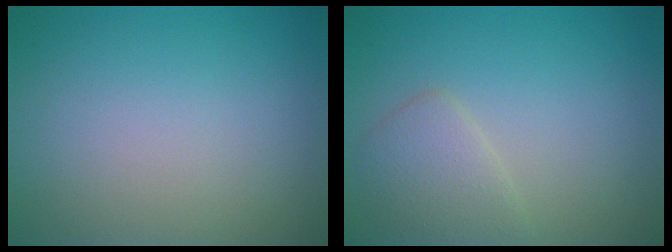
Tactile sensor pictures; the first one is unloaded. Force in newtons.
{"total": 2.5, "press": 2.5, "slide": 0.2}